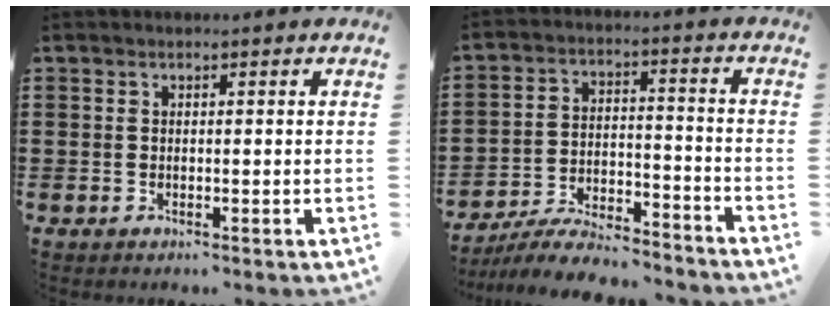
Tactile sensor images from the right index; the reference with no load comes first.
{"total": 7.2, "force": [-6.9, 0.7, 2.0], "torque": [-0.038, 0.012, -0.133]}